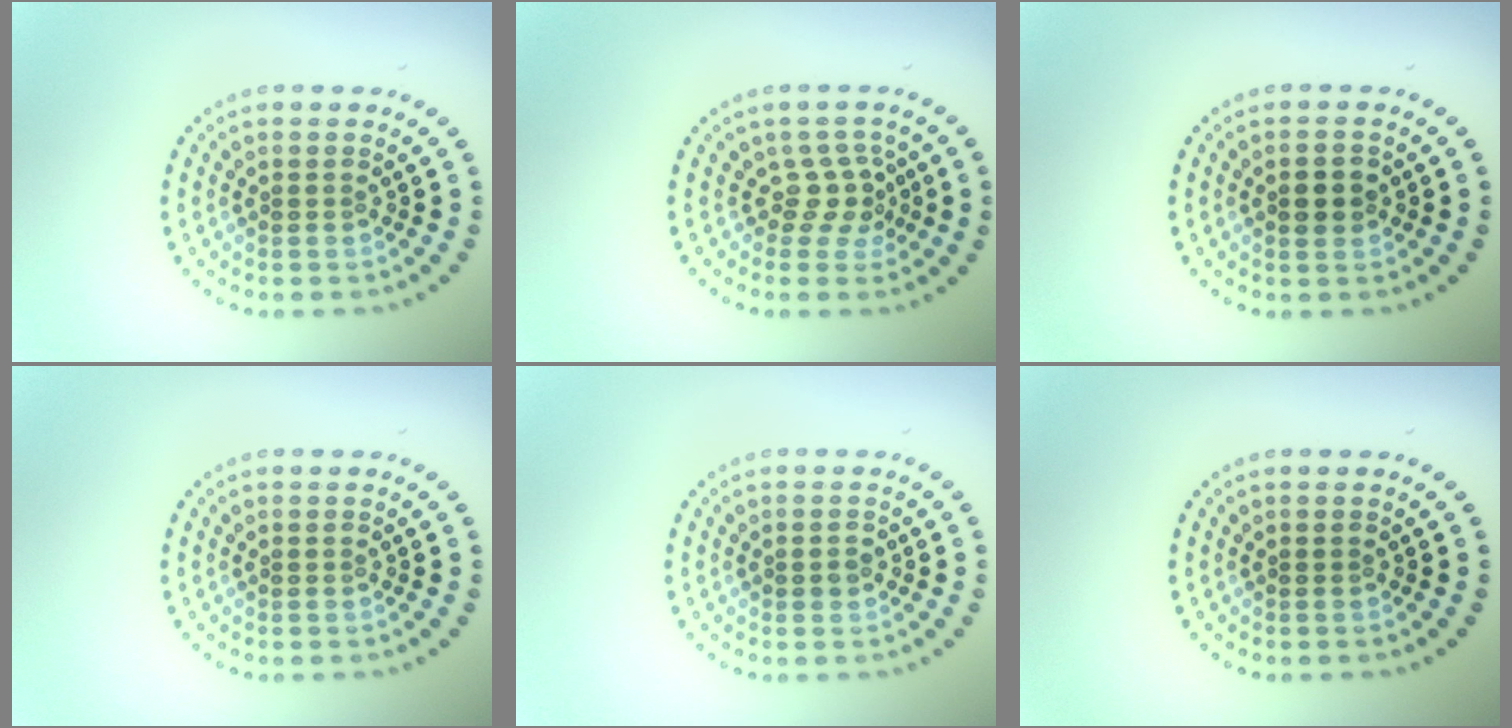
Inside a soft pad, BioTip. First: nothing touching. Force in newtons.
{"total": 2.4, "press": 1.6, "slide": 1.7}
{"total": 1.9, "press": 1.9, "slide": 0.2}
{"total": 0.0}
{"total": 0.9, "press": 0.9, "slide": 0.3}
{"total": 0.0}